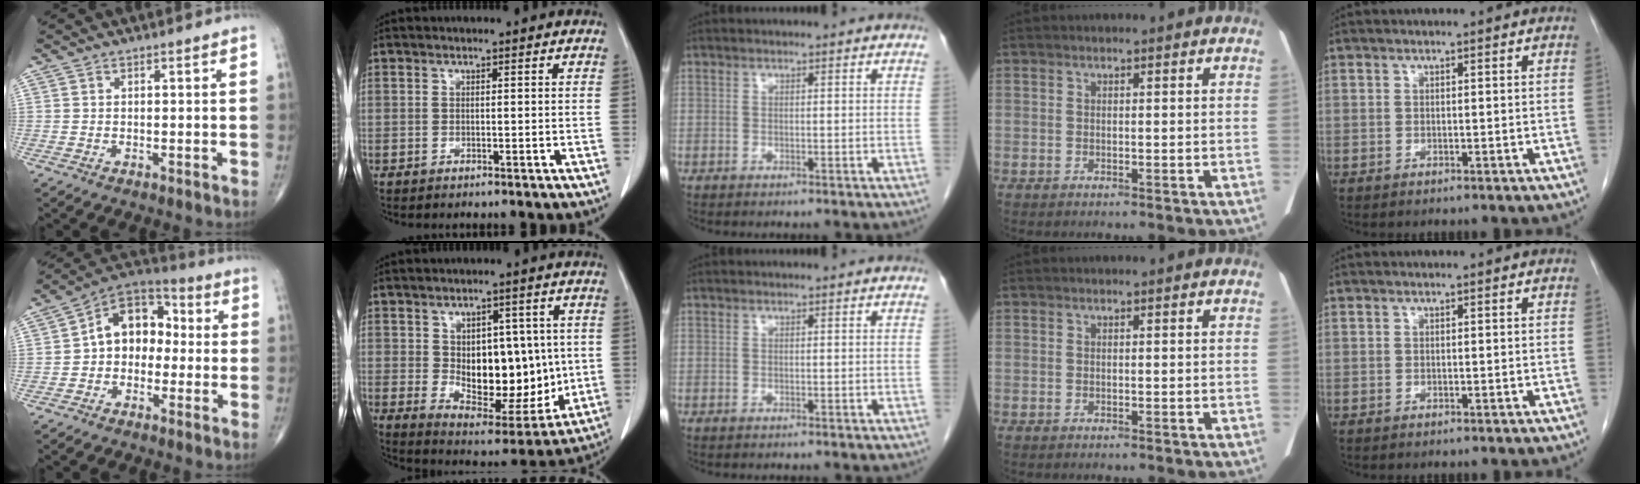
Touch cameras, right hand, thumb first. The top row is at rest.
{"thumb": {"total": 11.7, "force": [0.0, 8.7, 7.9], "torque": [-0.086, 0.042, -0.020]}, "index": {"total": 15.3, "force": [0.5, 8.5, 12.7], "torque": [-0.181, -0.001, 0.033]}}